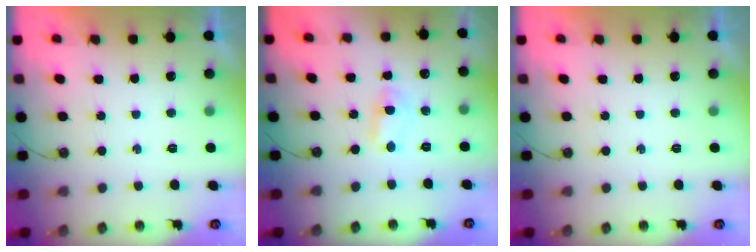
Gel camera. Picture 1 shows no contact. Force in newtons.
{"total": 1.0, "press": 0.8, "slide": 0.6}
{"total": 0.0}